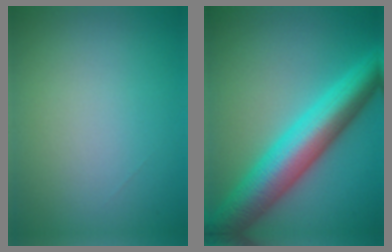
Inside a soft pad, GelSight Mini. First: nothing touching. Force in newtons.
{"total": 9.0, "press": 9.0, "slide": 0.0}